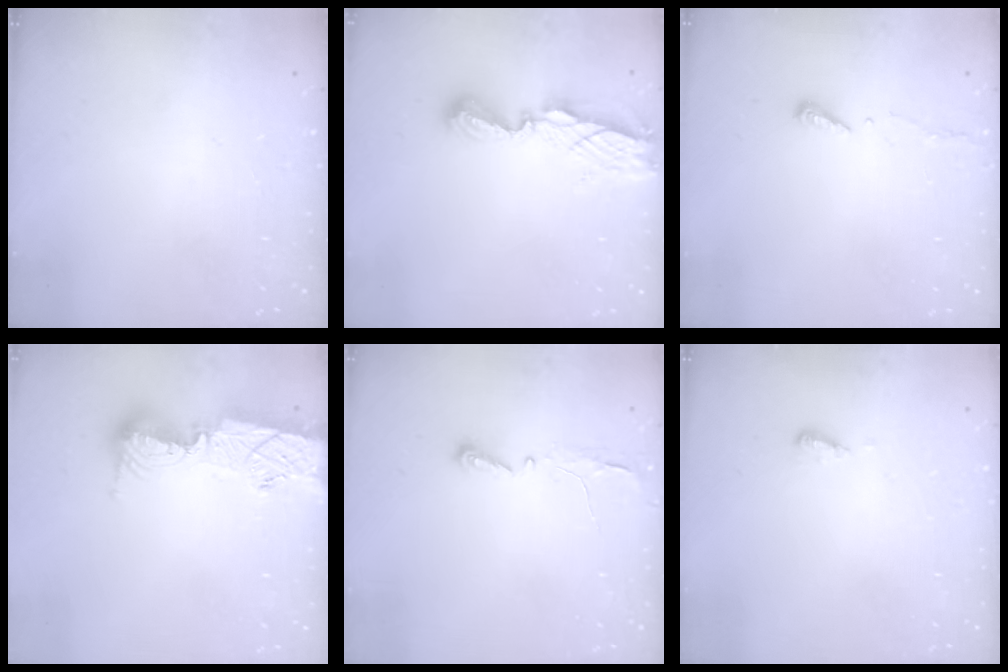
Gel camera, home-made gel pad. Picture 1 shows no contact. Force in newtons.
{"total": 8.1, "press": 8.1, "slide": 0.5}
{"total": 5.0, "press": 4.9, "slide": 0.4}
{"total": 14.1, "press": 14.0, "slide": 1.5}
{"total": 3.8, "press": 3.7, "slide": 0.3}
{"total": 4.7, "press": 4.7, "slide": 0.6}